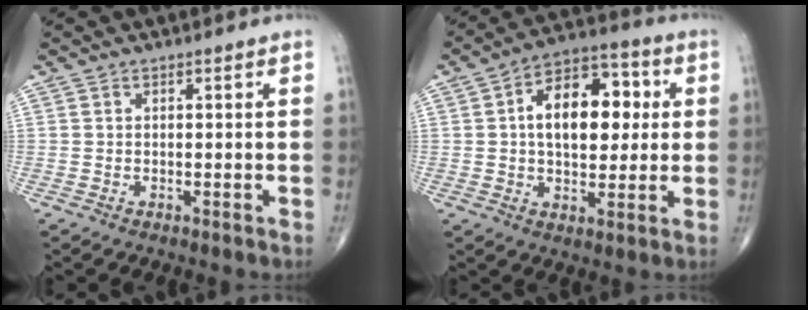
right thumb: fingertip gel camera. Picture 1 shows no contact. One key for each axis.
{"total": 15.5, "fx": 2.3, "fy": 9.0, "fz": 12.4, "tx": -0.158, "ty": 0.019, "tz": 0.030}